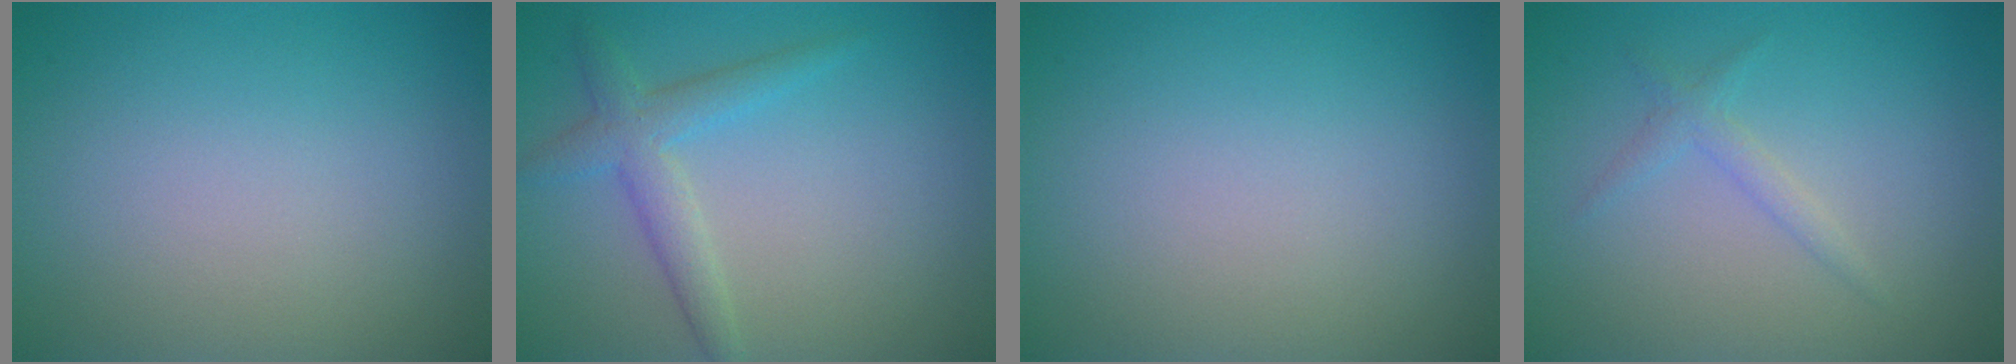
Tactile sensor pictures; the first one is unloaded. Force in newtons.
{"total": 2.8, "press": 2.8, "slide": 0.0}
{"total": 0.0}
{"total": 1.3, "press": 1.3, "slide": 0.0}